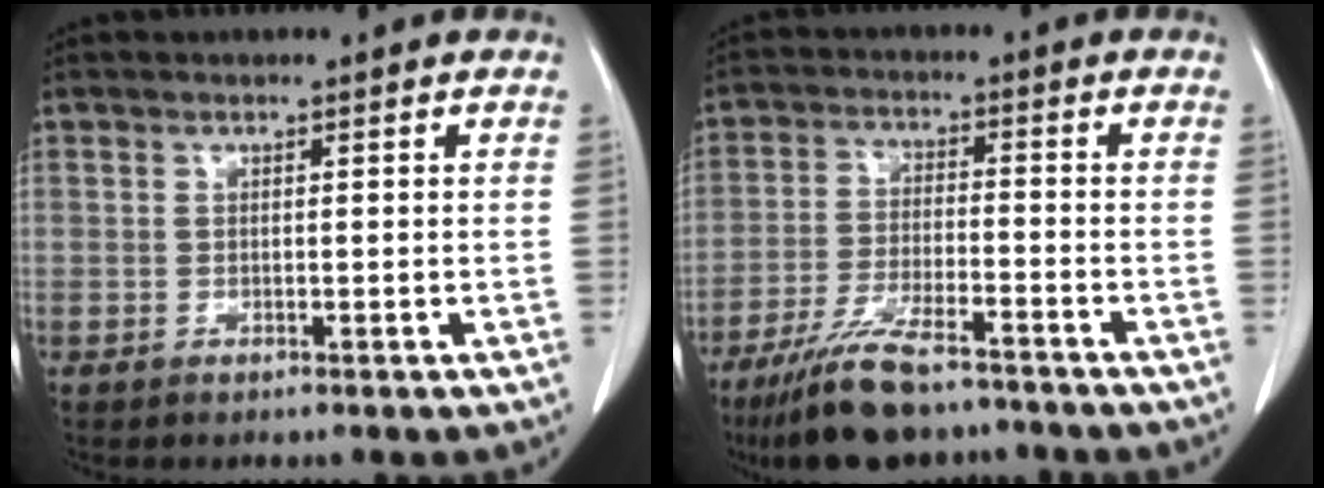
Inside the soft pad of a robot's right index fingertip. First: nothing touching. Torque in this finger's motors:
{"motor_torque": [0.78, -0.74, 0.49, 0.14]}